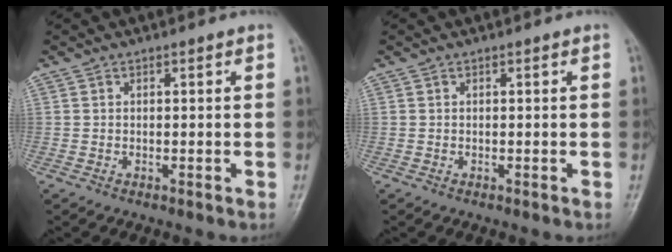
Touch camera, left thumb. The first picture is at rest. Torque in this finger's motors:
{"motor_torque": [-0.01, 0.01, 0.04, -0.06, 0.00]}